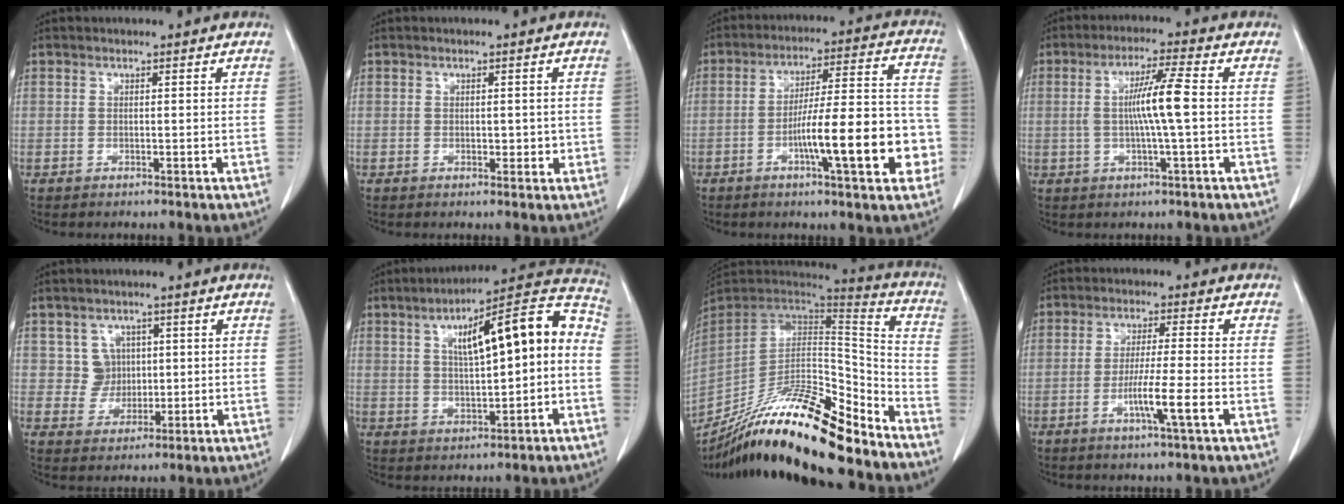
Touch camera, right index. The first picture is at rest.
{"total": 2.0, "force": [-0.1, 1.3, 1.5], "torque": [-0.013, 0.003, 0.004]}
{"total": 15.8, "force": [-4.8, 2.6, 14.8], "torque": [-0.218, 0.024, -0.068]}
{"total": 7.0, "force": [0.1, -0.4, 7.0], "torque": [-0.131, 0.006, 0.002]}
{"total": 3.9, "force": [1.1, 3.7, 0.3], "torque": [0.002, 0.010, 0.023]}
{"total": 15.2, "force": [1.8, 3.3, 14.7], "torque": [-0.208, 0.046, 0.026]}
{"total": 25.5, "force": [-20.6, 2.7, 14.8], "torque": [-0.253, -0.019, -0.352]}
{"total": 6.6, "force": [-2.4, -0.6, 6.1], "torque": [-0.106, -0.011, -0.043]}